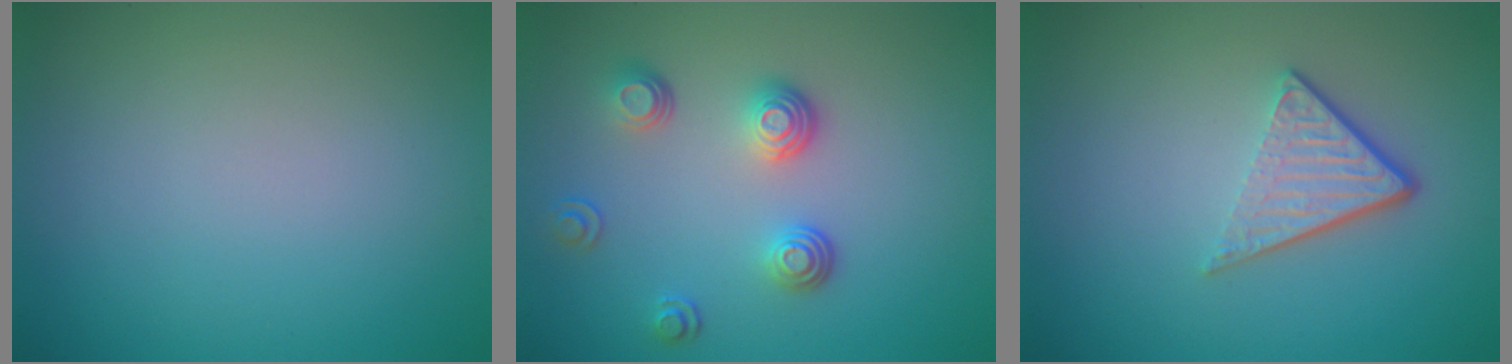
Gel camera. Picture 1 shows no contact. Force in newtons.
{"total": 3.4, "press": 2.6, "slide": 2.1}
{"total": 3.9, "press": 2.6, "slide": 2.9}